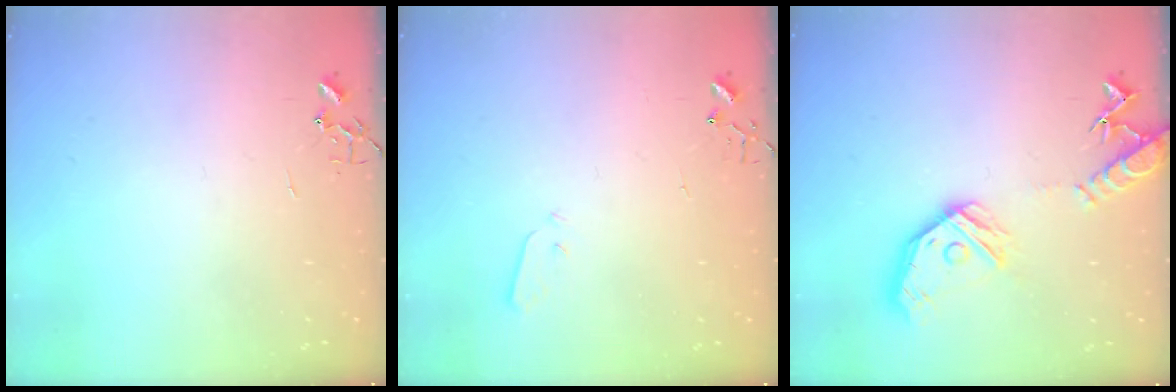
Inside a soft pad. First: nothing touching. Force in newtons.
{"total": 2.8, "press": 2.7, "slide": 0.4}
{"total": 17.1, "press": 16.9, "slide": 2.2}